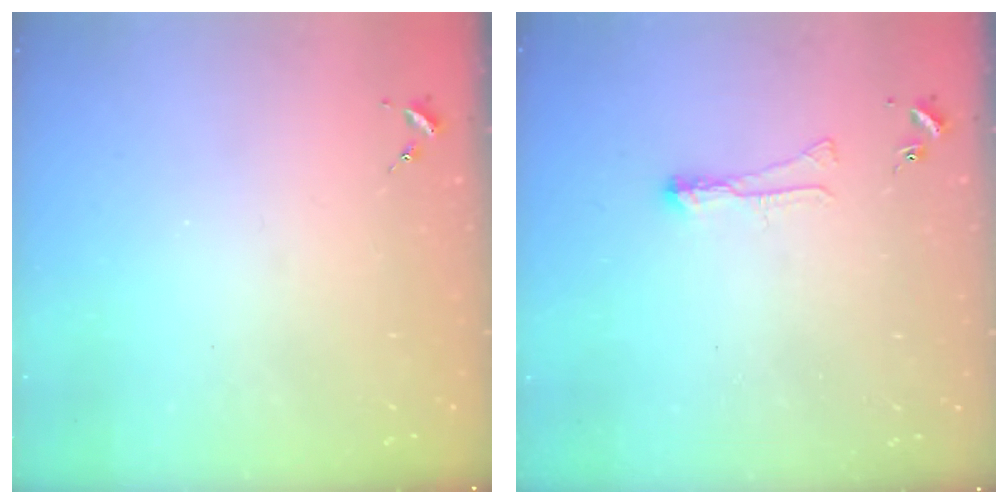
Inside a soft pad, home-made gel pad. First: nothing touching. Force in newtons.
{"total": 4.2, "press": 4.2, "slide": 0.6}